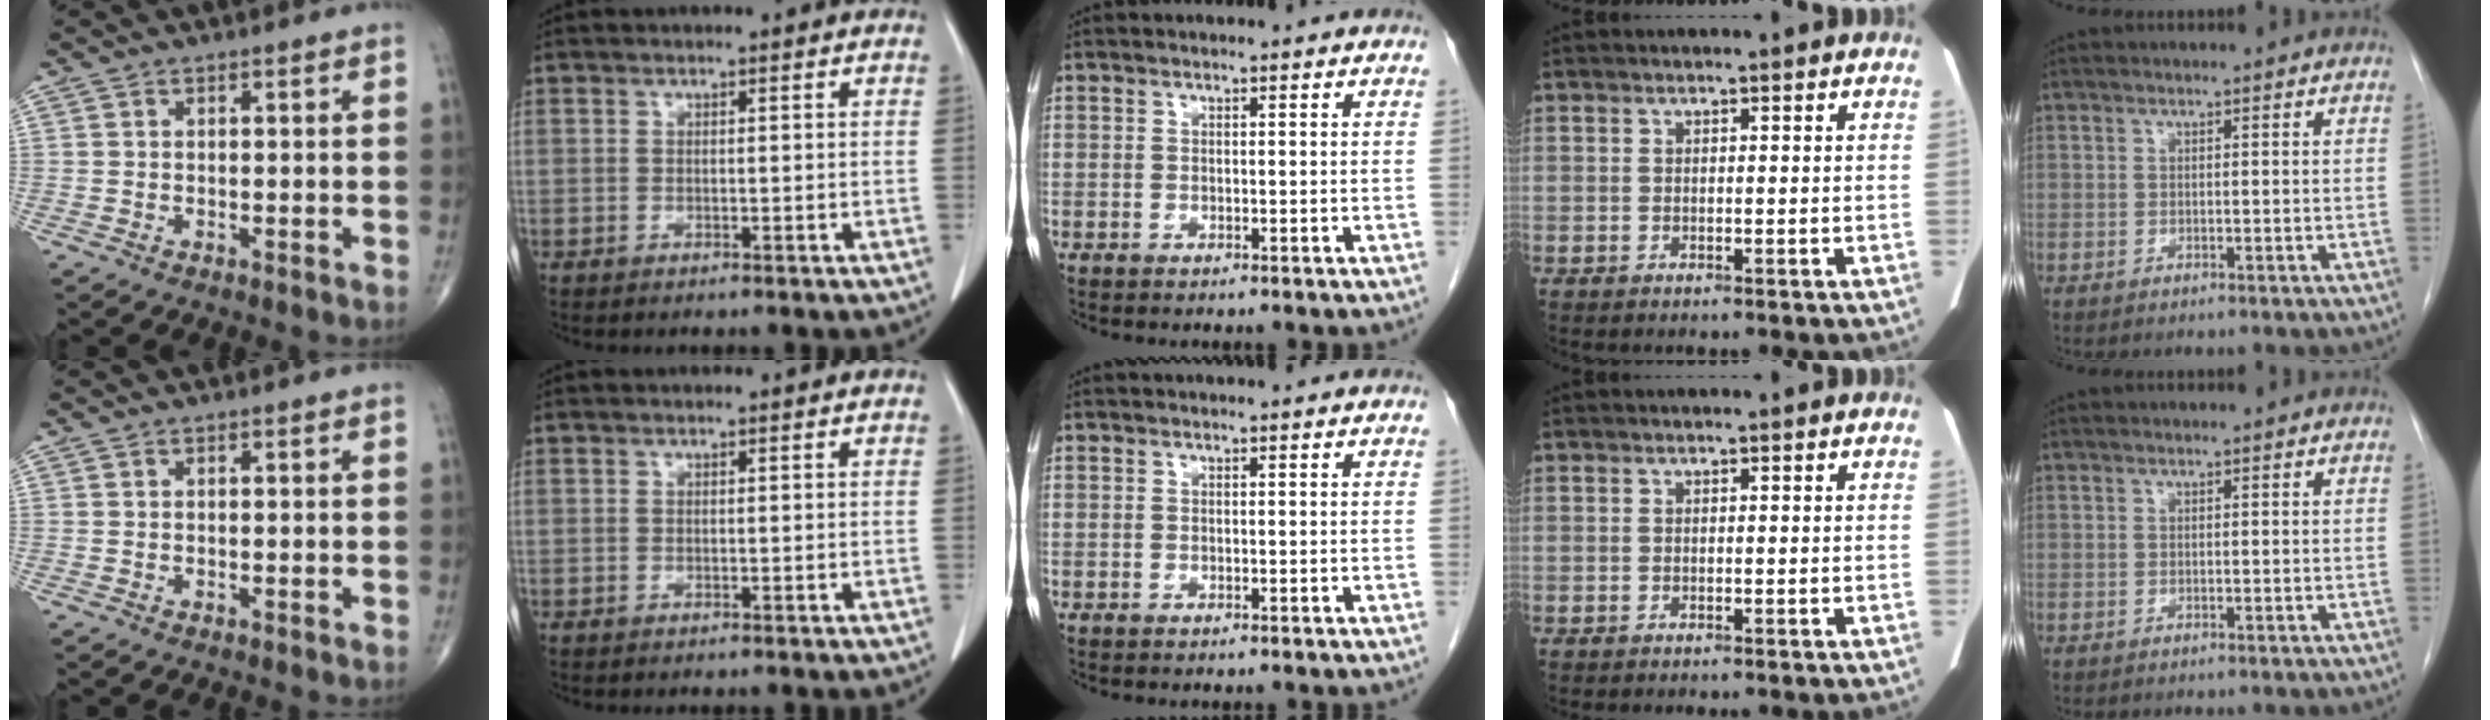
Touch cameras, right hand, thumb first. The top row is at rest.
{}